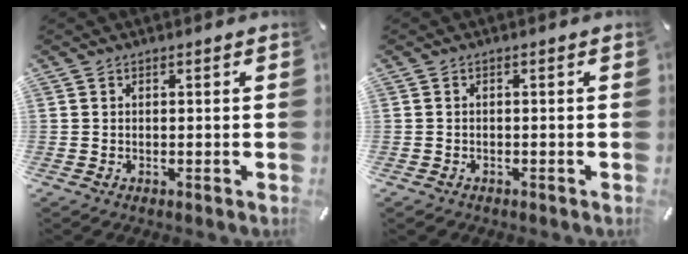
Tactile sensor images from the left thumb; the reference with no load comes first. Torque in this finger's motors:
{"motor_torque": [0.07, 0.53, 0.42, 0.15, 0.11]}